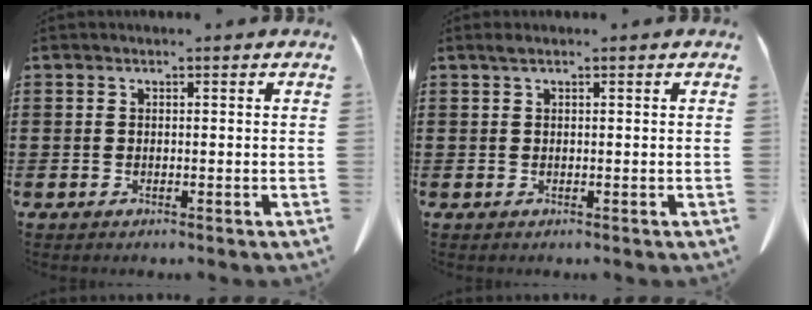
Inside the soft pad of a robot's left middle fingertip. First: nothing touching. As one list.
[{"total": 0.6, "force": [0.4, 0.1, 0.5], "torque": [-0.010, 0.002, 0.007]}]